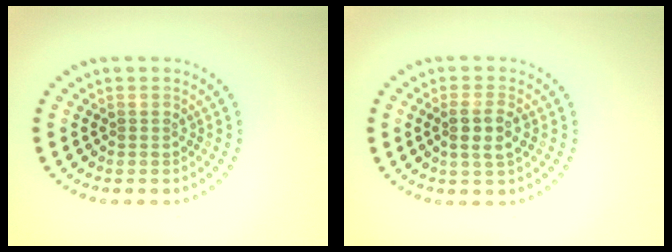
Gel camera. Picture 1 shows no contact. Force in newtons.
{"total": 2.5, "press": 2.3, "slide": 1.0}